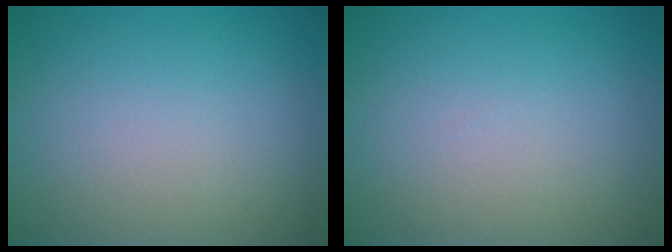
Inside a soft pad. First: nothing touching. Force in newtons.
{"total": 0.0}